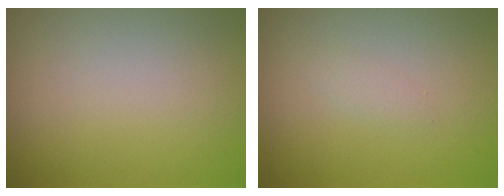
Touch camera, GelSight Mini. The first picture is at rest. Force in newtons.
{"total": 0.8, "press": 0.8, "slide": 0.1}